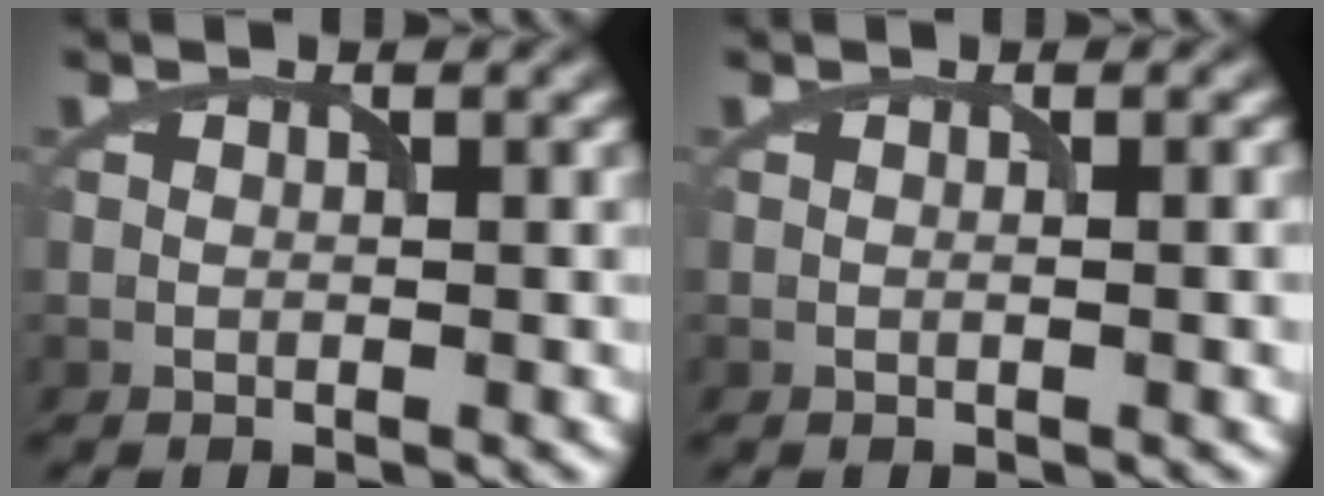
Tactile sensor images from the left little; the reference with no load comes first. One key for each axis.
{"total": 1.5, "fx": 0.1, "fy": 0.6, "fz": 1.4, "tx": -0.009, "ty": 0.001, "tz": -0.003}